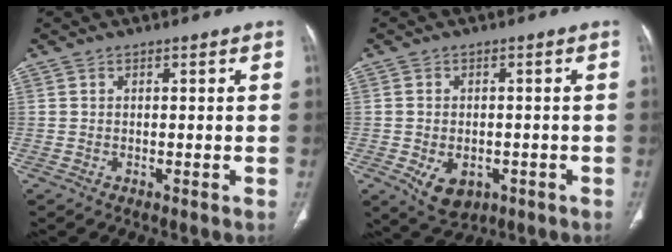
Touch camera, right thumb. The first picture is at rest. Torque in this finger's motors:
{"motor_torque": [-0.10, 0.33, -0.13, -0.19, 0.14]}